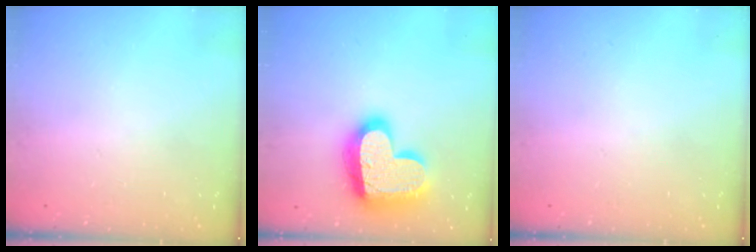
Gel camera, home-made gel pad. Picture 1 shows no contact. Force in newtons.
{"total": 22.4, "press": 22.4, "slide": 1.4}
{"total": 0.0}